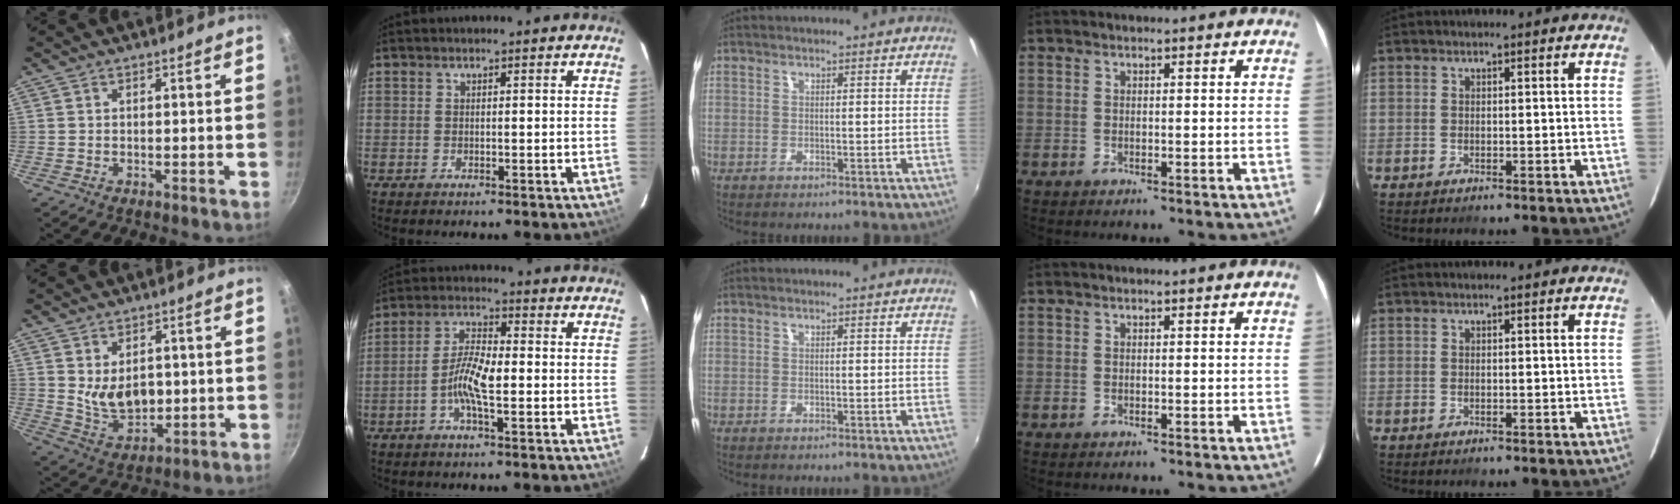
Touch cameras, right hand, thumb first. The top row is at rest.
{"thumb": {"total": 8.7, "force": [1.1, 5.9, 6.3], "torque": [-0.091, -0.027, 0.036]}, "index": {"total": 6.7, "force": [-2.0, 1.4, 6.2], "torque": [-0.127, 0.010, -0.043]}}